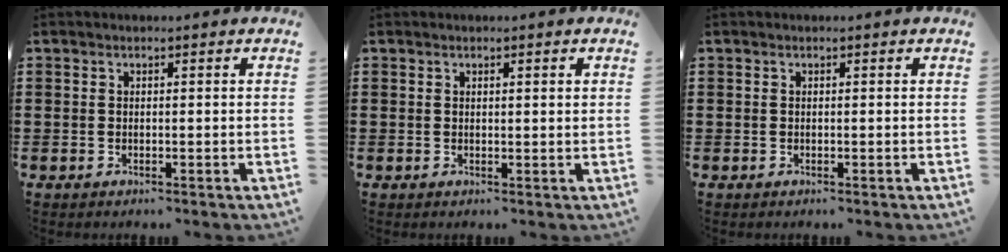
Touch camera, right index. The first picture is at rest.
{"total": 0.7, "force": [0.4, 0.1, 0.6], "torque": [-0.011, 0.002, 0.006]}
{"total": 0.0}